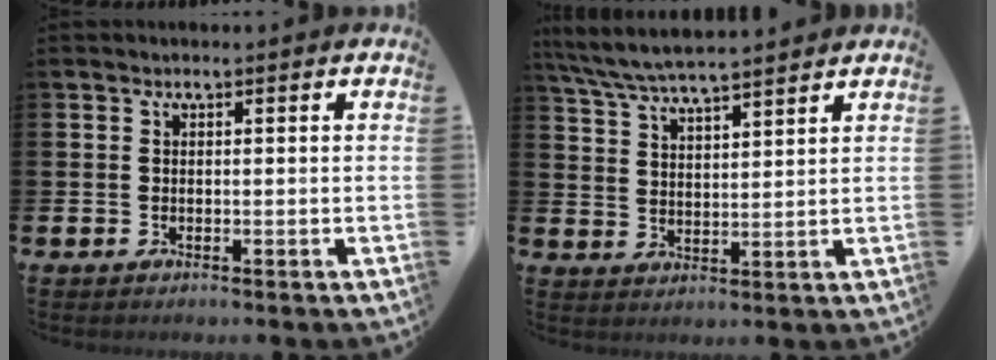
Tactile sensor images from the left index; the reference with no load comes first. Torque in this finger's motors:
{"motor_torque": [0.91, -1.23, 0.71, 0.21]}